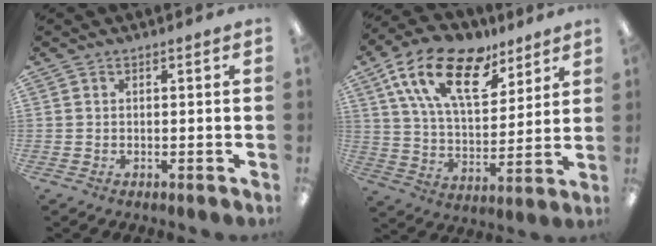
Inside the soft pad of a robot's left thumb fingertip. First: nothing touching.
{"total": 19.9, "force": [11.7, 10.0, 12.6], "torque": [-0.230, -0.044, 0.210]}